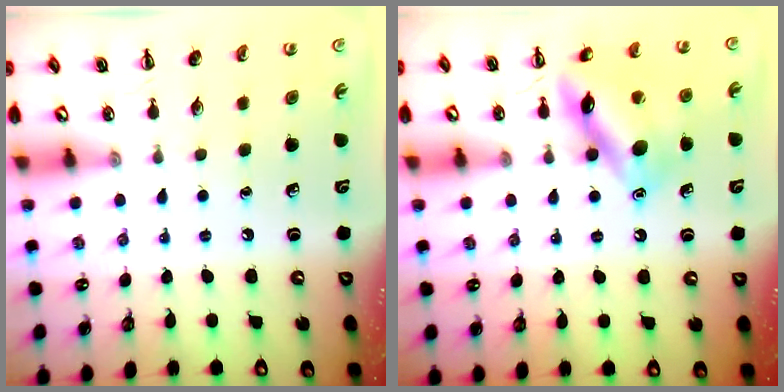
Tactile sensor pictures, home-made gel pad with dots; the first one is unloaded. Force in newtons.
{"total": 14.2, "press": 14.2, "slide": 1.1}